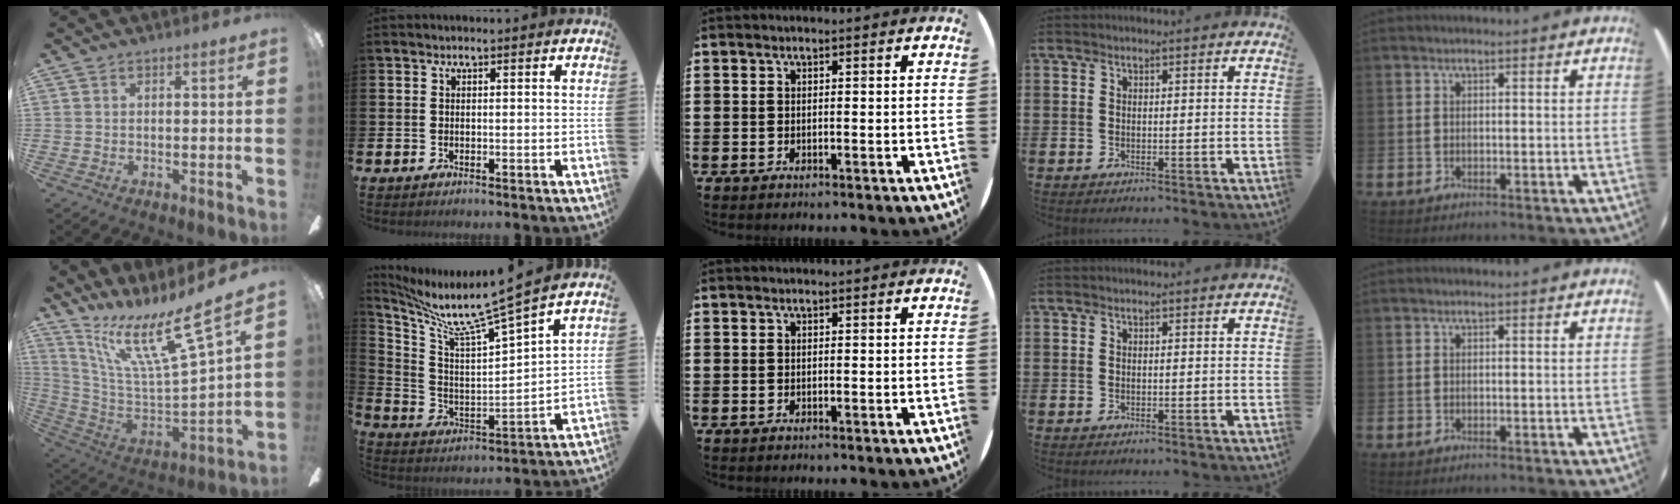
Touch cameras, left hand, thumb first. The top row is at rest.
{"thumb": {"total": 19.4, "force": [12.6, 3.4, 14.4], "torque": [-0.270, -0.086, 0.200]}, "index": {"total": 9.5, "force": [8.0, 0.1, 5.0], "torque": [-0.129, -0.069, 0.127]}}